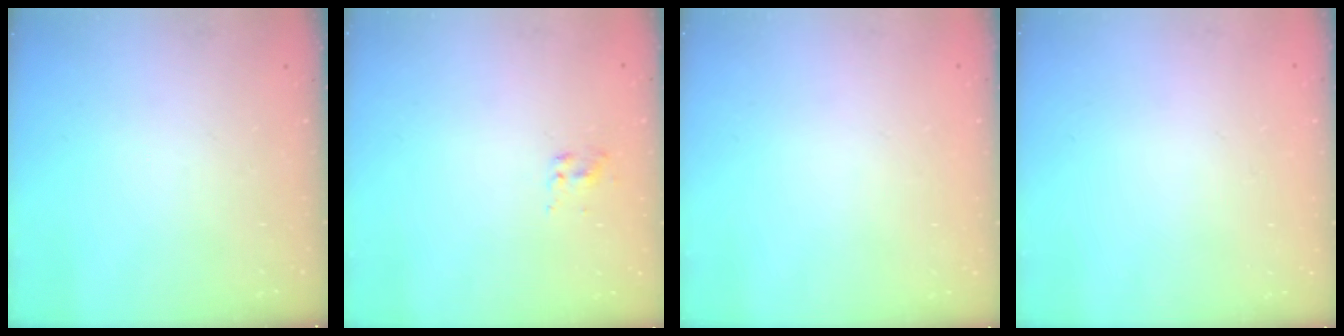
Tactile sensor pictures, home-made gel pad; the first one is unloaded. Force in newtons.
{"total": 2.0, "press": 1.9, "slide": 0.8}
{"total": 1.8, "press": 1.8, "slide": 0.2}
{"total": 1.8, "press": 1.7, "slide": 0.1}